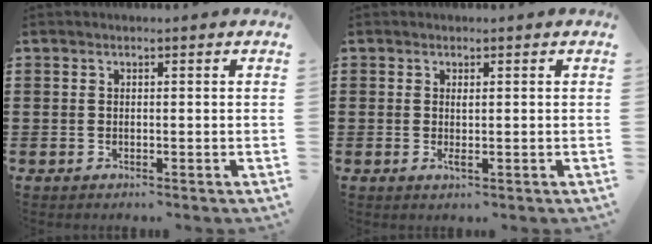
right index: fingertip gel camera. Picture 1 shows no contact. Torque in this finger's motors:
{"motor_torque": [0.13, 0.07, 0.02, 0.00]}